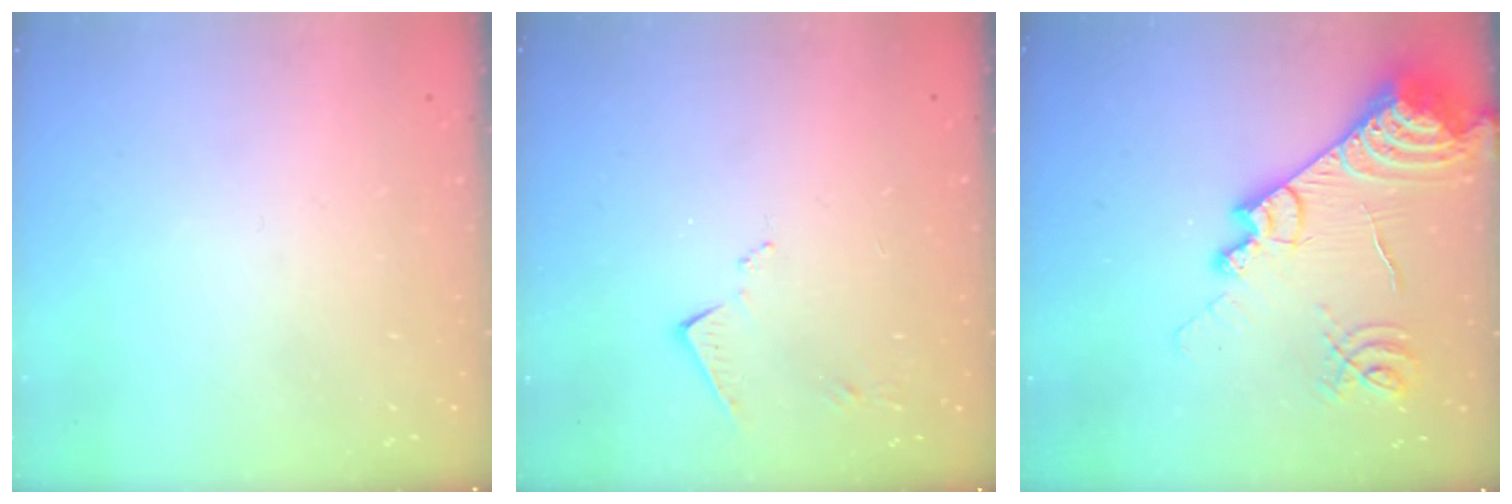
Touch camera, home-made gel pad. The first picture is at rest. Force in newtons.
{"total": 6.8, "press": 6.8, "slide": 0.1}
{"total": 20.0, "press": 19.9, "slide": 2.0}